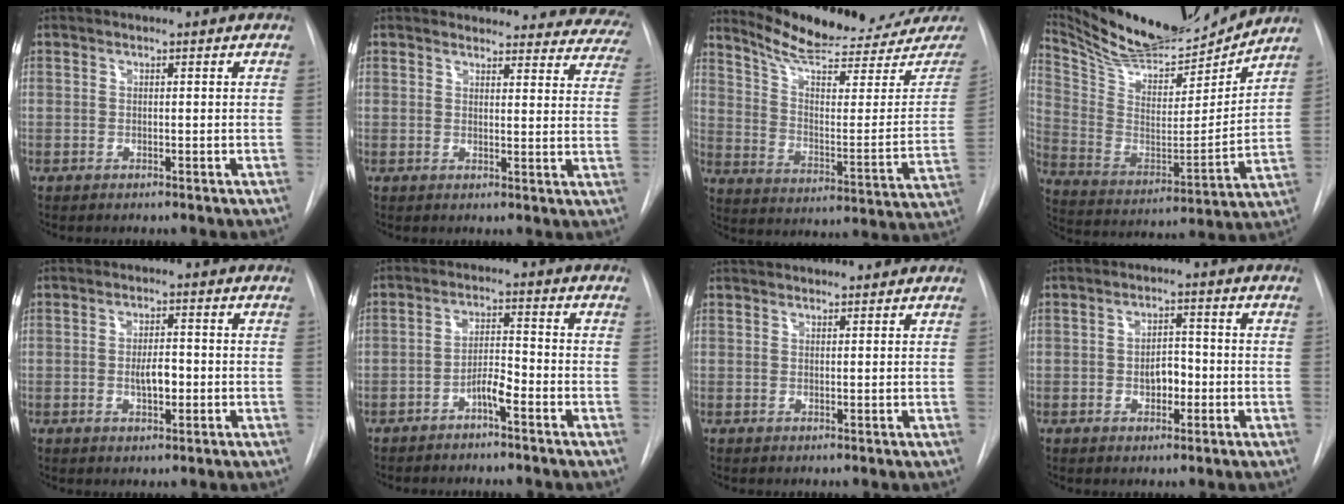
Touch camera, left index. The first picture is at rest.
{"total": 20.7, "force": [19.5, 5.9, 3.5], "torque": [-0.026, -0.065, 0.196]}
{"total": 21.9, "force": [20.4, 2.5, 7.4], "torque": [-0.108, -0.077, 0.277]}
{"total": 21.3, "force": [19.8, 3.3, 7.2], "torque": [-0.139, -0.022, 0.322]}
{"total": 3.5, "force": [-0.9, 1.3, 3.1], "torque": [-0.051, -0.001, -0.012]}
{"total": 3.6, "force": [-2.6, 0.4, 2.5], "torque": [-0.044, 0.005, -0.046]}
{"total": 5.8, "force": [5.3, 1.0, 1.9], "torque": [-0.025, 0.035, 0.074]}
{"total": 3.5, "force": [-1.2, 2.0, 2.6], "torque": [-0.036, 0.005, -0.015]}